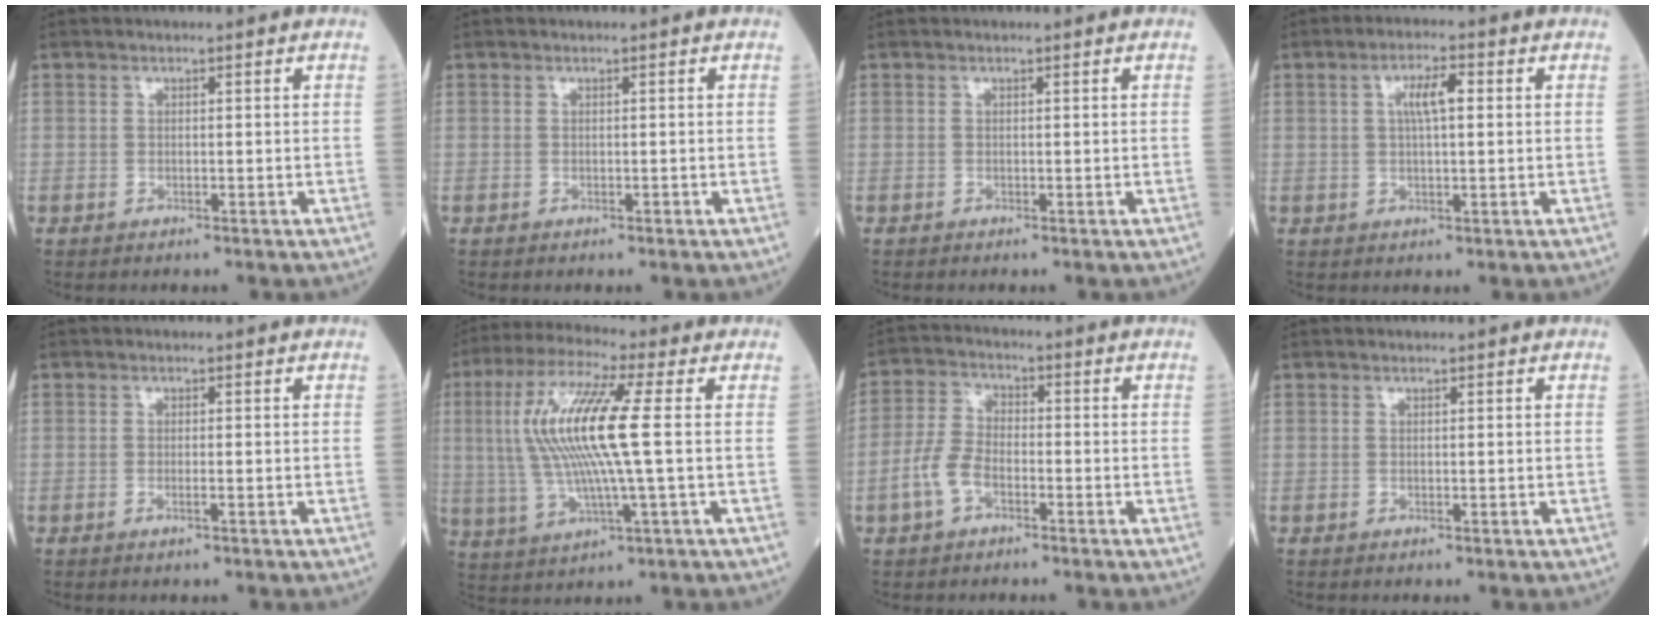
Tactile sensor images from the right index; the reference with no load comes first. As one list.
[{"total": 0.0}, {"total": 0.0}, {"total": 4.2, "force": [0.9, 0.9, 4.0], "torque": [-0.076, 0.010, 0.016]}, {"total": 1.0, "force": [-0.5, 0.0, 0.8], "torque": [-0.020, 0.000, -0.007]}, {"total": 14.0, "force": [1.5, 0.7, 13.9], "torque": [-0.300, 0.012, 0.025]}, {"total": 5.8, "force": [-2.6, 3.1, 4.1], "torque": [-0.101, 0.008, -0.057]}, {"total": 0.0}]